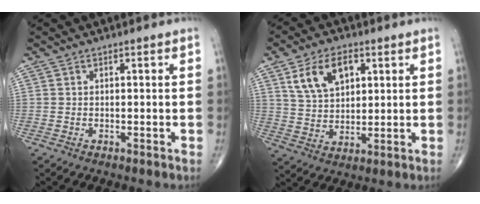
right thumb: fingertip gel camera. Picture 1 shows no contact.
{"total": 10.3, "force": [4.3, 6.3, 6.9], "torque": [-0.105, -0.009, 0.083]}